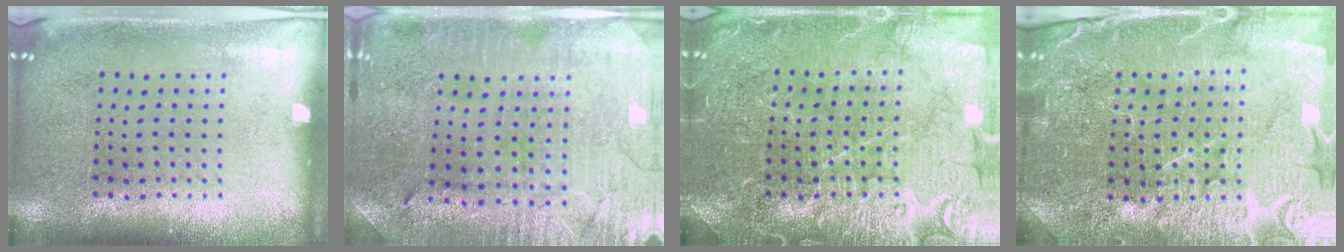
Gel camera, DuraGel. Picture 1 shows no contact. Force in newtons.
{"total": 1.0, "press": 0.9, "slide": 0.2}
{"total": 6.7, "press": 6.6, "slide": 1.0}
{"total": 5.3, "press": 4.9, "slide": 2.1}